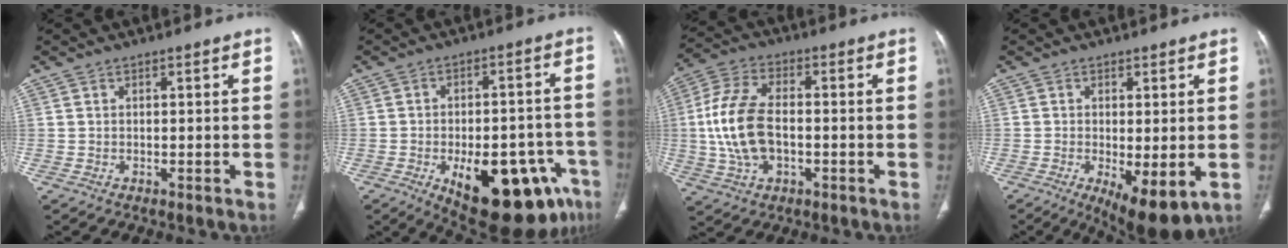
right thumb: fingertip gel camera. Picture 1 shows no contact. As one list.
[{"total": 23.1, "force": [-9.9, 10.7, 17.9], "torque": [-0.179, 0.032, -0.117]}, {"total": 13.4, "force": [-1.0, 7.7, 10.9], "torque": [-0.229, 0.018, -0.019]}, {"total": 10.1, "force": [-3.1, 3.7, 8.8], "torque": [-0.132, -0.019, -0.038]}]